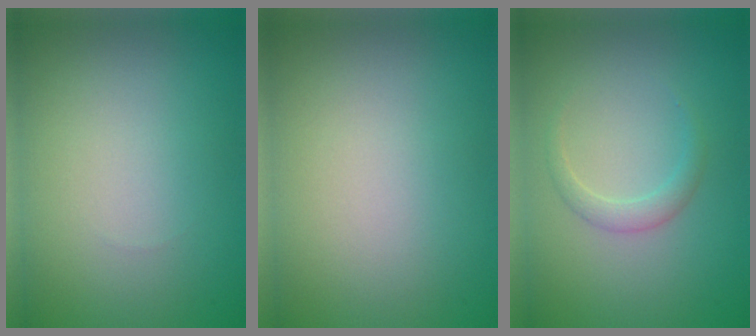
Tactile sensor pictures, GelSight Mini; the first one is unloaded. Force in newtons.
{"total": 0.0}
{"total": 1.4, "press": 1.4, "slide": 0.0}